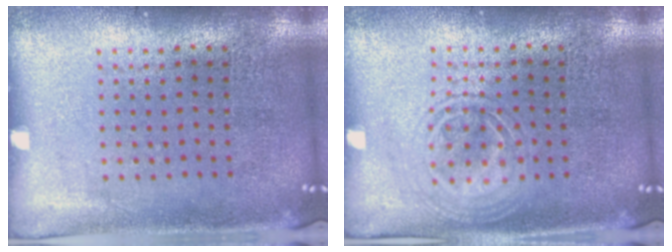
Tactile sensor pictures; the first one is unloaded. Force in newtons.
{"total": 1.2, "press": 1.2, "slide": 0.1}